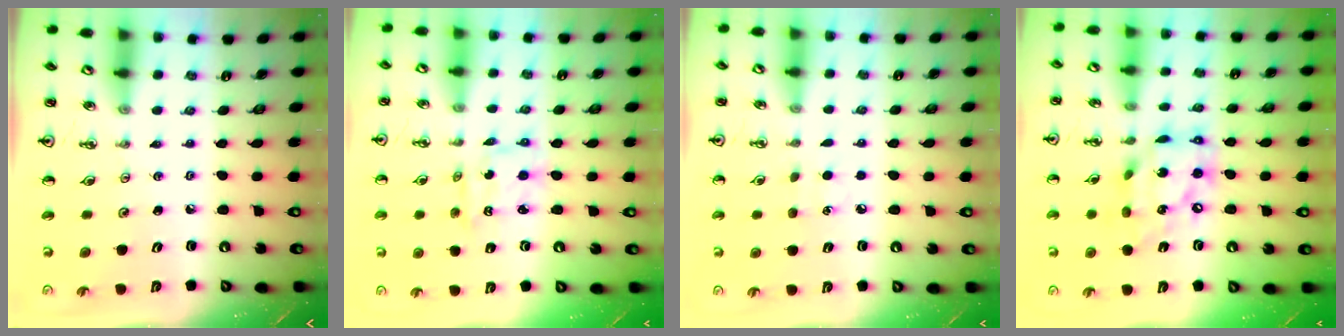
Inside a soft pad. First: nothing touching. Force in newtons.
{"total": 2.4, "press": 2.4, "slide": 0.1}
{"total": 5.0, "press": 4.9, "slide": 0.5}
{"total": 14.8, "press": 14.7, "slide": 1.7}